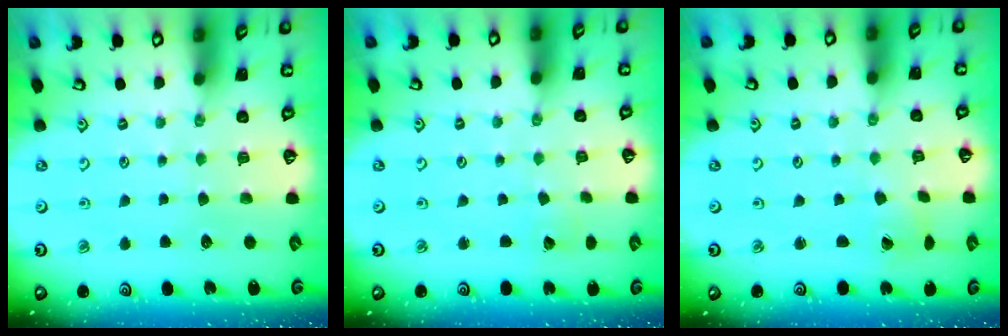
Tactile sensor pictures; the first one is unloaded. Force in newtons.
{"total": 2.0, "press": 2.0, "slide": 0.2}
{"total": 0.8, "press": 0.8, "slide": 0.1}